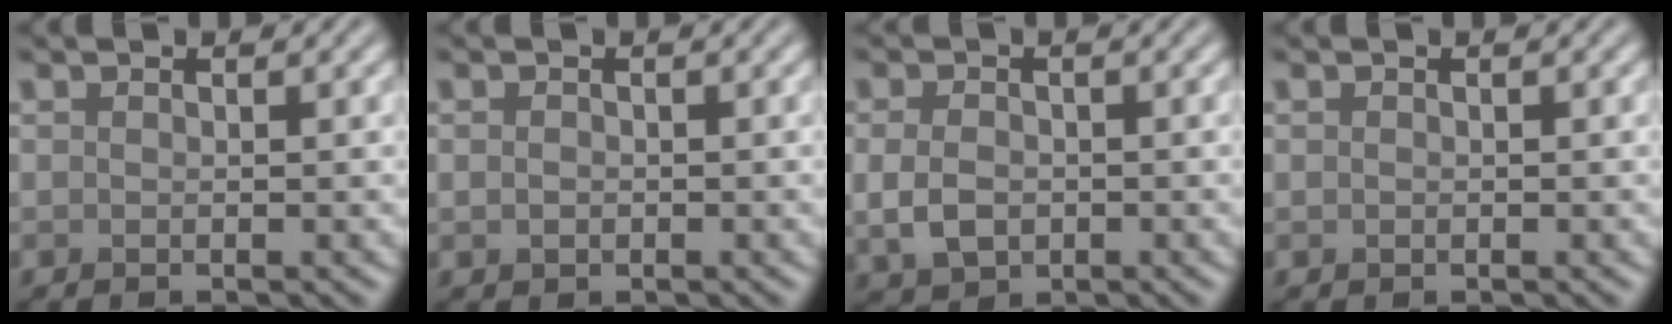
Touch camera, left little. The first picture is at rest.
{"total": 0.8, "force": [-0.1, 0.7, 0.4], "torque": [-0.006, -0.002, -0.002]}
{"total": 3.0, "force": [-0.4, 2.2, 1.9], "torque": [-0.041, -0.004, -0.008]}
{"total": 0.0}